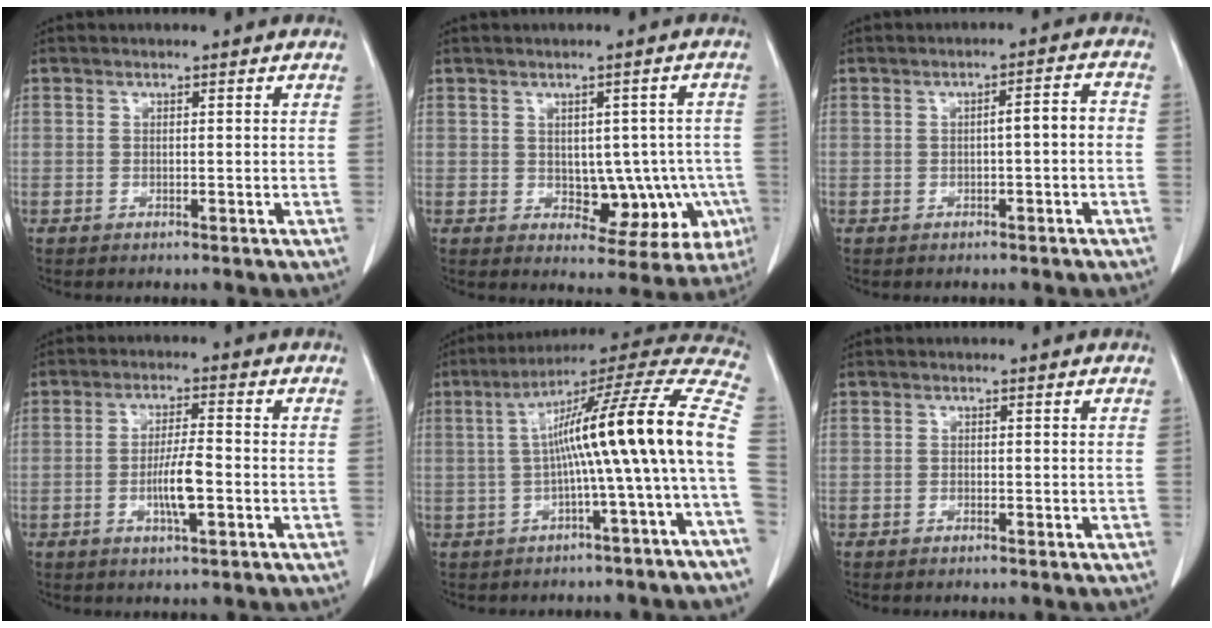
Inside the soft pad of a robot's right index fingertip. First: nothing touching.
{"total": 9.3, "force": [-1.4, 5.4, 7.4], "torque": [-0.072, 0.015, -0.001]}
{"total": 3.2, "force": [-0.6, 0.5, 3.1], "torque": [-0.041, 0.013, -0.009]}
{"total": 5.9, "force": [-1.6, 0.8, 5.6], "torque": [-0.108, -0.003, -0.028]}
{"total": 18.2, "force": [-1.4, -1.1, 18.1], "torque": [-0.258, 0.043, -0.029]}
{"total": 0.6, "force": [-0.5, 0.2, 0.3], "torque": [-0.007, 0.000, -0.007]}